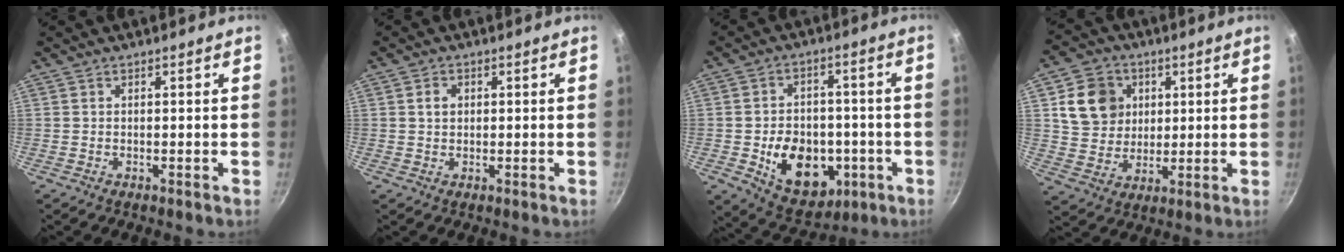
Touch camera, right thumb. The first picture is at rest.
{"total": 2.5, "force": [0.5, 2.0, 1.4], "torque": [-0.016, 0.005, 0.007]}
{"total": 15.9, "force": [-3.6, 11.7, 10.2], "torque": [-0.116, 0.015, -0.034]}
{"total": 11.5, "force": [3.2, 9.9, 4.9], "torque": [-0.060, -0.002, 0.059]}